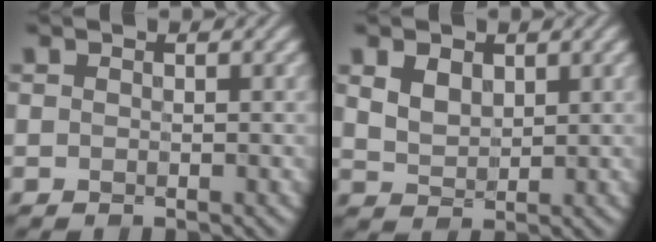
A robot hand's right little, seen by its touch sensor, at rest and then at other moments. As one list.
[{"total": 2.0, "force": [0.5, 1.5, 1.2], "torque": [-0.042, -0.006, 0.022]}]